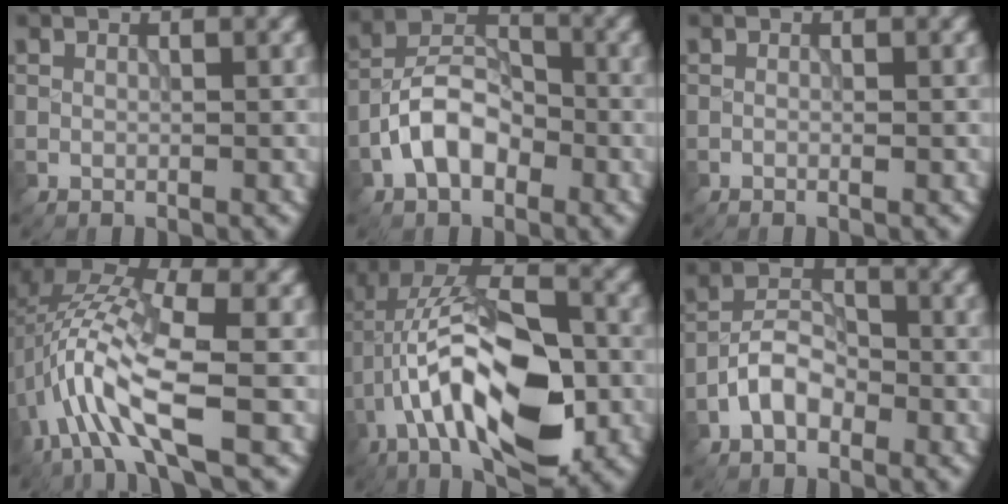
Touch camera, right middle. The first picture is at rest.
{"total": 5.6, "force": [-2.5, 3.4, 3.7], "torque": [-0.061, 0.011, -0.054]}
{"total": 0.0}
{"total": 8.4, "force": [-2.0, 2.9, 7.6], "torque": [-0.159, 0.016, -0.050]}
{"total": 13.2, "force": [-3.2, 6.2, 11.2], "torque": [-0.189, 0.020, -0.064]}
{"total": 3.8, "force": [-2.0, 2.2, 2.4], "torque": [-0.040, 0.011, -0.045]}